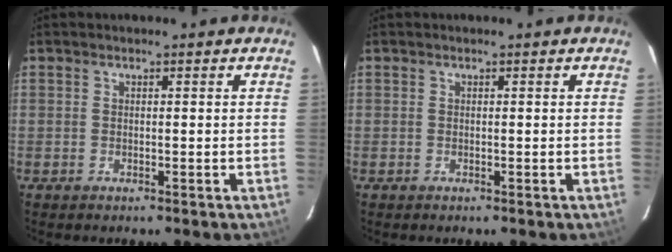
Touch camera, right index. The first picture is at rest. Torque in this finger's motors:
{"motor_torque": [0.06, 0.06, 0.00, 0.00]}